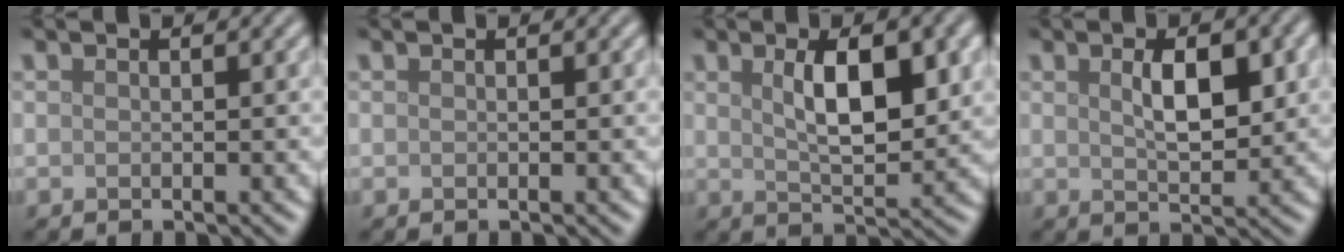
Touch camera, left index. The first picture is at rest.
{"total": 0.0}
{"total": 6.1, "force": [1.6, 2.2, 5.5], "torque": [-0.087, 0.001, 0.031]}
{"total": 4.1, "force": [1.1, 1.6, 3.6], "torque": [-0.066, 0.001, 0.022]}